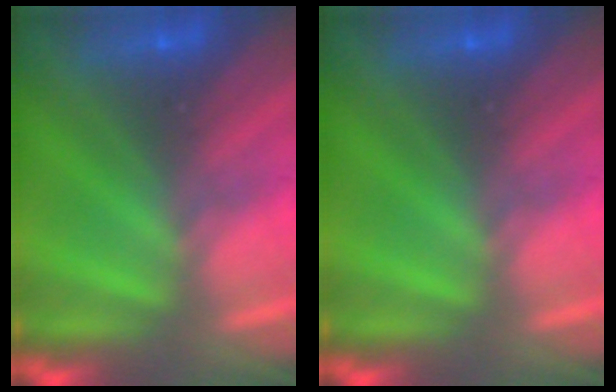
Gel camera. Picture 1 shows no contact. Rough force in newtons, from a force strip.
{"total": 0.0}